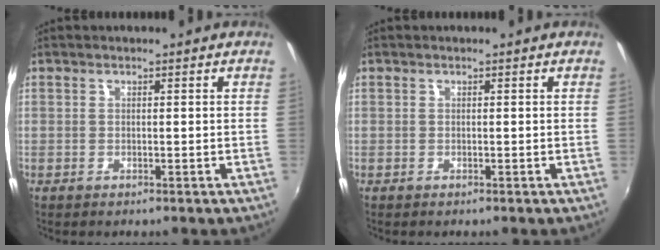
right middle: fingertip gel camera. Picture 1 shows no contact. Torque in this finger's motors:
{"motor_torque": [0.19, -0.18, 0.03, 0.00]}